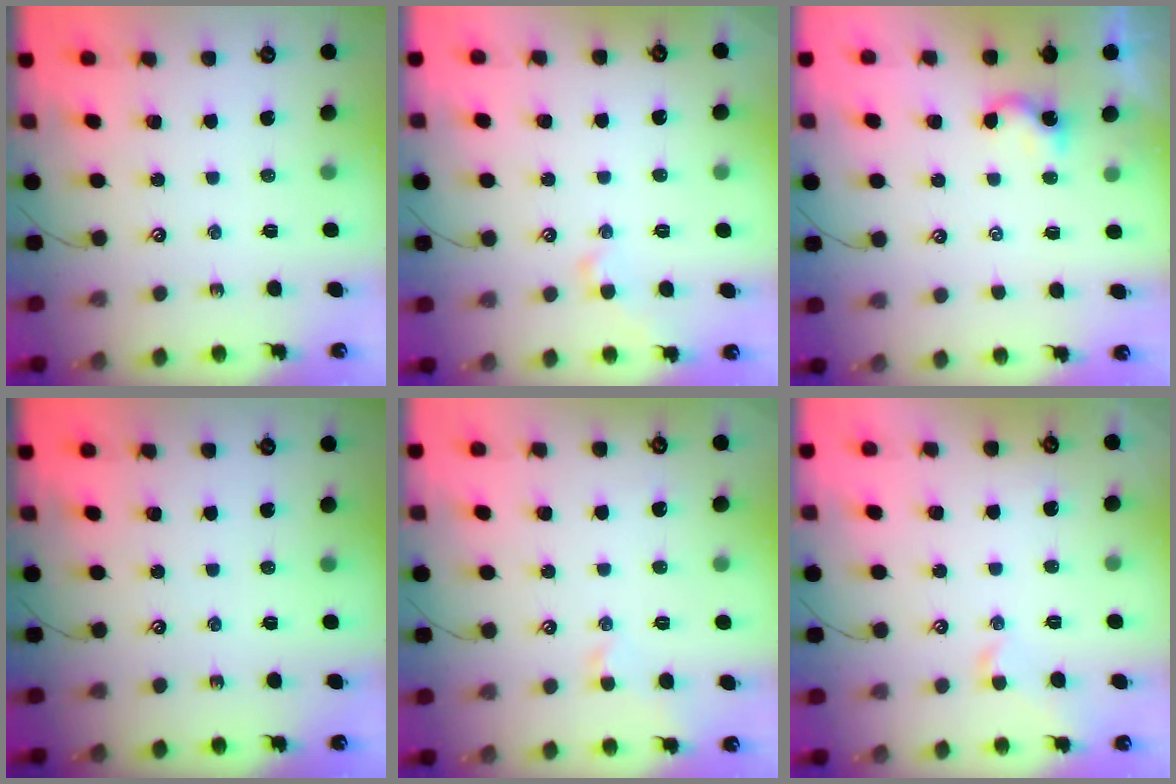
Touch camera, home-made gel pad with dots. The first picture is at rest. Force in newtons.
{"total": 0.9, "press": 0.7, "slide": 0.6}
{"total": 1.9, "press": 1.9, "slide": 0.3}
{"total": 0.0}
{"total": 0.8, "press": 0.5, "slide": 0.7}
{"total": 0.9, "press": 0.6, "slide": 0.7}